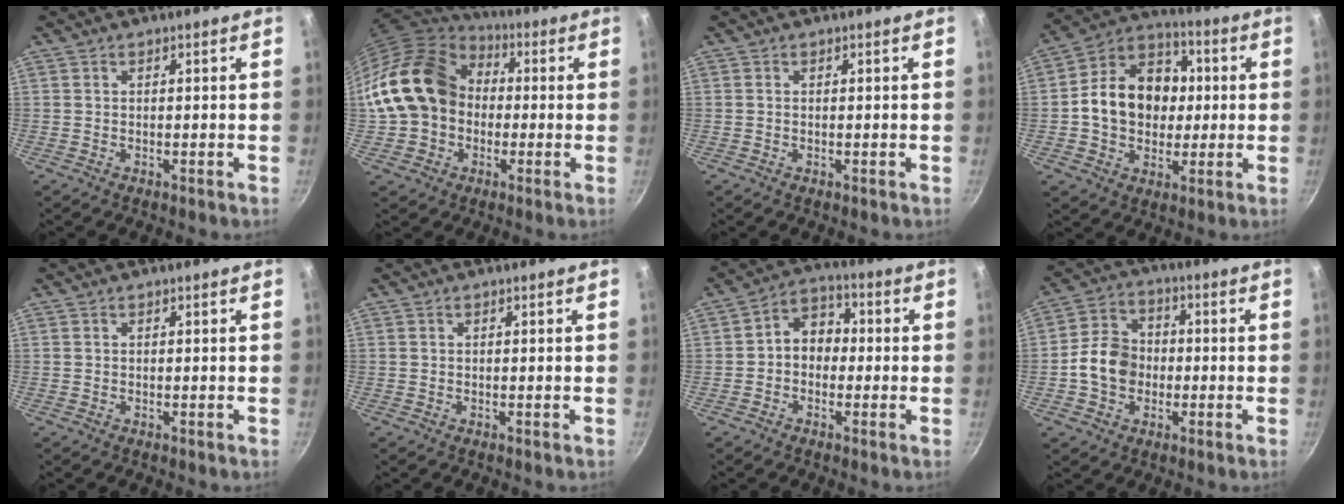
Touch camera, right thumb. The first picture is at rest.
{"total": 17.5, "force": [0.1, 14.3, 10.1], "torque": [-0.162, 0.043, -0.003]}
{"total": 0.0}
{"total": 16.4, "force": [0.6, 12.9, 10.1], "torque": [-0.134, 0.026, -0.004]}
{"total": 0.0}
{"total": 0.0}
{"total": 7.0, "force": [-0.5, 5.6, 4.2], "torque": [-0.027, 0.026, -0.026]}
{"total": 9.7, "force": [-1.5, 7.9, 5.5], "torque": [-0.068, 0.026, -0.040]}